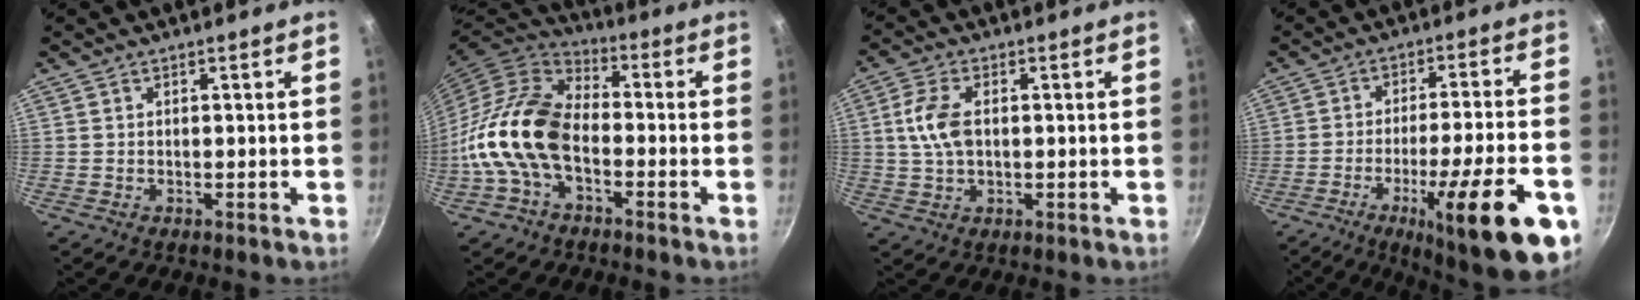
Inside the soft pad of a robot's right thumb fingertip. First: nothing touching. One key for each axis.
{"total": 15.5, "fx": -3.9, "fy": 9.6, "fz": 11.5, "tx": -0.201, "ty": 0.040, "tz": -0.090}
{"total": 7.1, "fx": 0.8, "fy": 4.1, "fz": 5.8, "tx": -0.114, "ty": 0.009, "tz": 0.012}
{"total": 21.8, "fx": -9.5, "fy": 4.4, "fz": 19.2, "tx": -0.257, "ty": 0.027, "tz": -0.136}